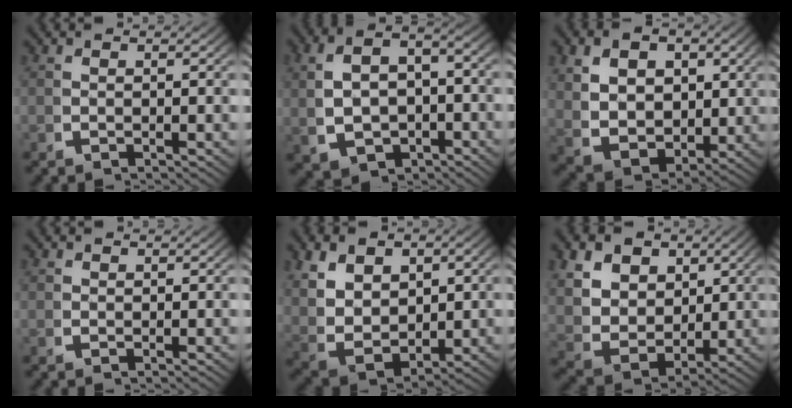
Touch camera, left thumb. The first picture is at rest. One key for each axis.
{"total": 7.1, "fx": -0.7, "fy": 5.1, "fz": 4.9, "tx": -0.077, "ty": -0.012, "tz": -0.001}
{"total": 9.5, "fx": 0.0, "fy": 7.3, "fz": 6.1, "tx": -0.137, "ty": -0.045, "tz": 0.019}
{"total": 0.6, "fx": 0.5, "fy": 0.2, "fz": -0.1, "tx": 0.005, "ty": 0.001, "tz": 0.013}
{"total": 10.0, "fx": 0.1, "fy": 7.5, "fz": 6.6, "tx": -0.159, "ty": -0.035, "tz": 0.019}
{"total": 10.2, "fx": 1.0, "fy": 8.0, "fz": 6.2, "tx": -0.150, "ty": -0.040, "tz": 0.026}